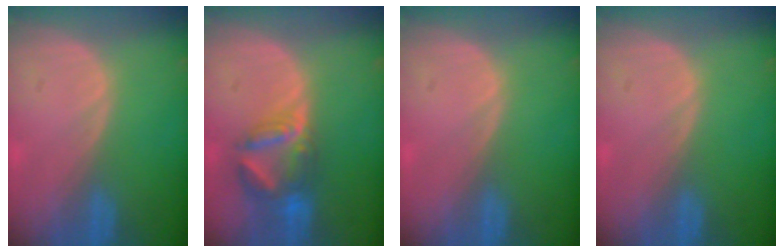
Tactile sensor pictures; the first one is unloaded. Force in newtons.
{"total": 6.9, "press": 6.3, "slide": 2.9}
{"total": 0.0}
{"total": 0.0}